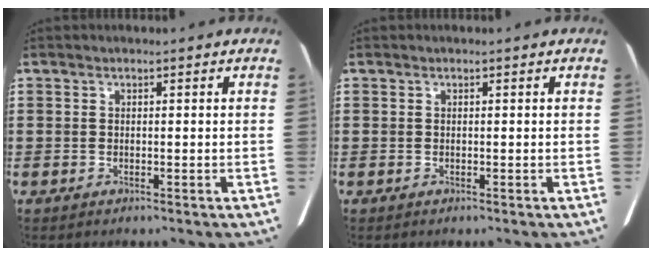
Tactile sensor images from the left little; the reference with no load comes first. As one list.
[{"total": 0.0}]